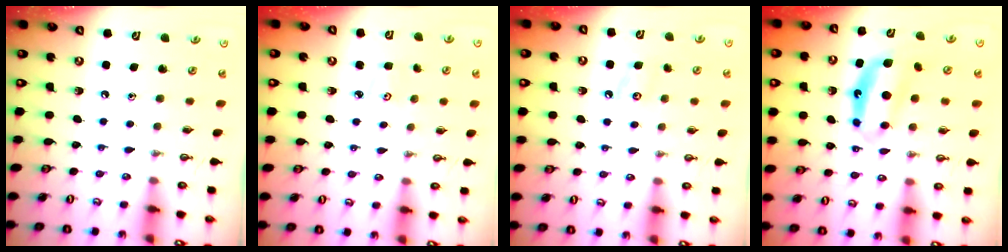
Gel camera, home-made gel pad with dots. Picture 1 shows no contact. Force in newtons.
{"total": 2.7, "press": 2.6, "slide": 0.4}
{"total": 4.0, "press": 3.9, "slide": 0.4}
{"total": 7.0, "press": 7.0, "slide": 0.2}